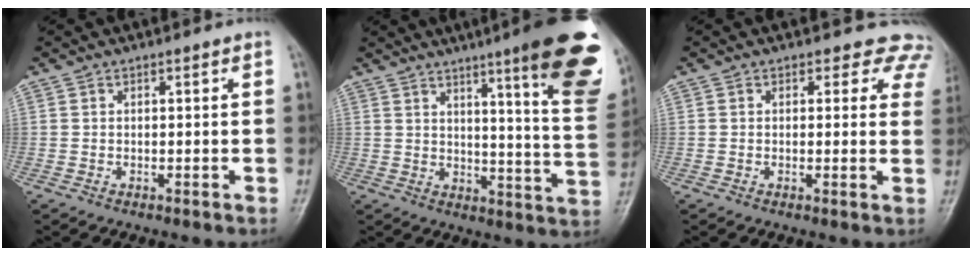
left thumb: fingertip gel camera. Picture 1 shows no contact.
{"total": 21.1, "force": [12.2, 2.7, 17.0], "torque": [-0.192, -0.060, 0.153]}
{"total": 6.5, "force": [5.4, 3.6, 0.6], "torque": [0.045, -0.018, 0.029]}